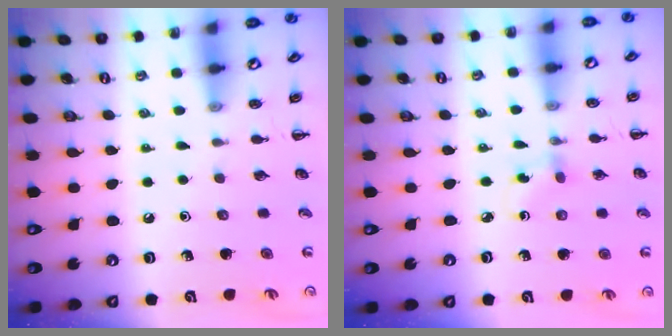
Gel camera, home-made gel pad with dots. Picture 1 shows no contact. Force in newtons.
{"total": 2.4, "press": 2.1, "slide": 1.1}